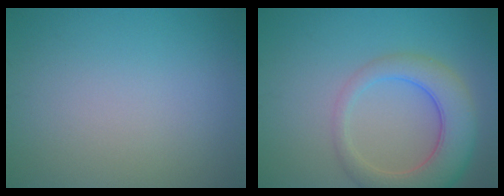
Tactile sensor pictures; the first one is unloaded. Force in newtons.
{"total": 6.3, "press": 6.3, "slide": 0.6}